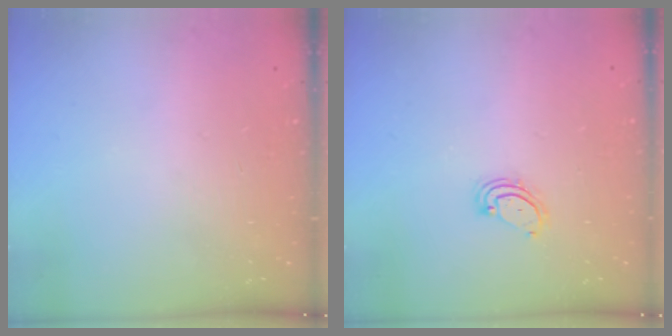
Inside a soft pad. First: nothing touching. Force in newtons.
{"total": 3.4, "press": 3.3, "slide": 0.7}